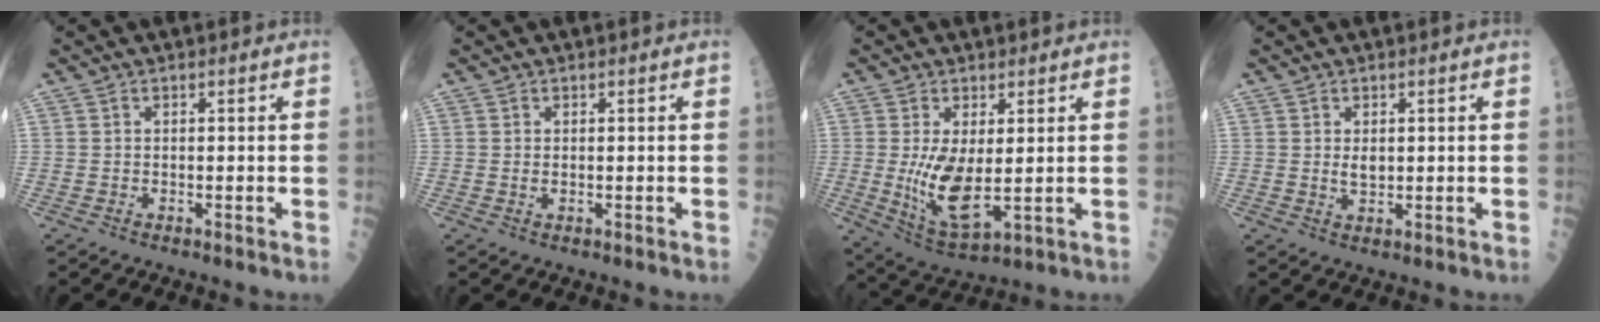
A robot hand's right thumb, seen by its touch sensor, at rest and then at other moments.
{"total": 0.7, "force": [0.1, 0.3, 0.6], "torque": [-0.014, -0.003, 0.005]}
{"total": 10.1, "force": [0.3, 4.2, 9.2], "torque": [-0.176, -0.027, 0.022]}
{"total": 2.1, "force": [0.5, 1.2, 1.7], "torque": [-0.024, -0.006, 0.010]}